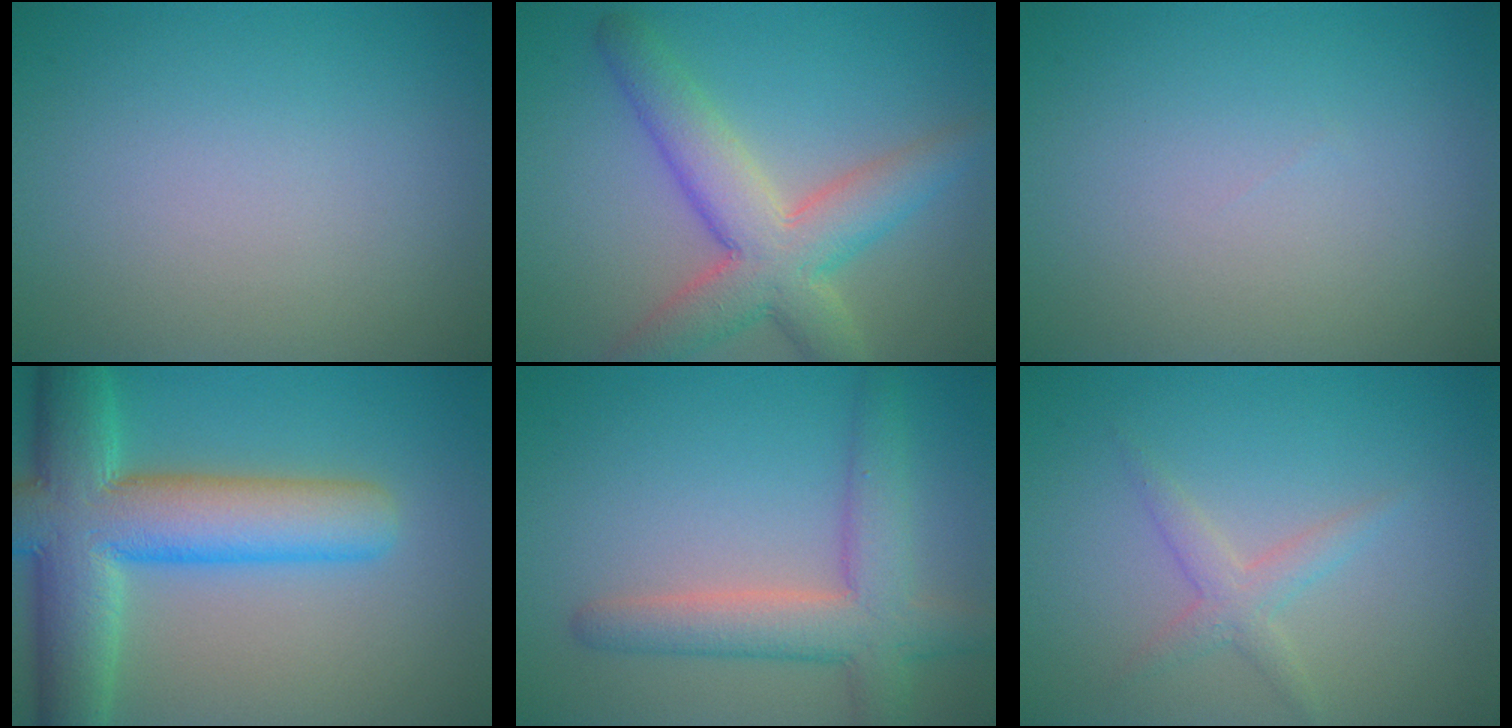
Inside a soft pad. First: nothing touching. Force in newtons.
{"total": 7.0, "press": 7.0, "slide": 0.6}
{"total": 0.0}
{"total": 10.8, "press": 10.8, "slide": 0.5}
{"total": 5.4, "press": 5.4, "slide": 0.4}
{"total": 1.9, "press": 1.9, "slide": 0.0}